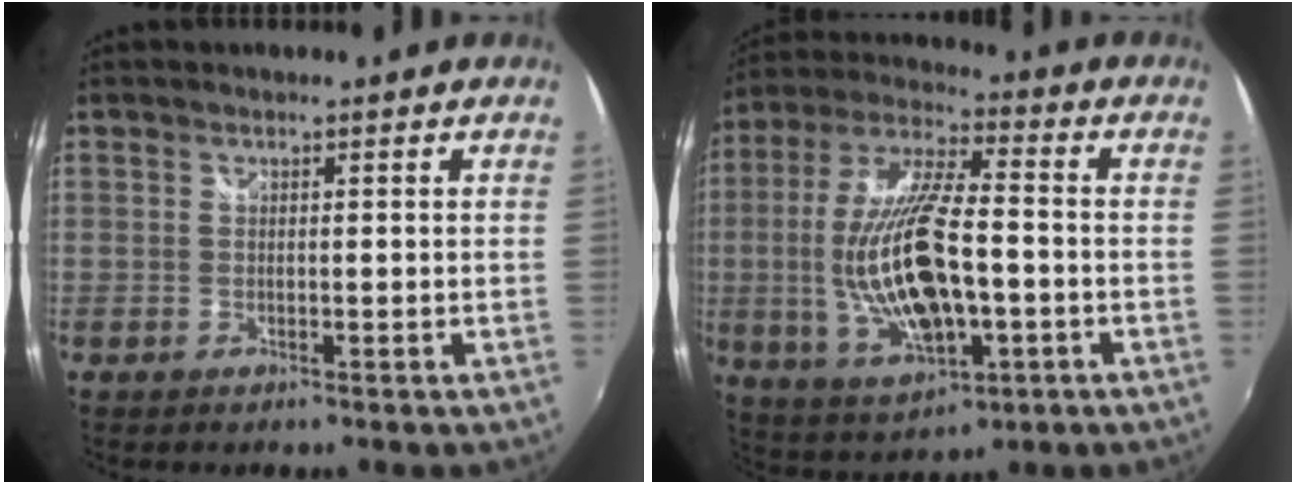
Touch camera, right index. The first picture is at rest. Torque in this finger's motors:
{"motor_torque": [2.14, 0.00, 1.05, 0.21]}